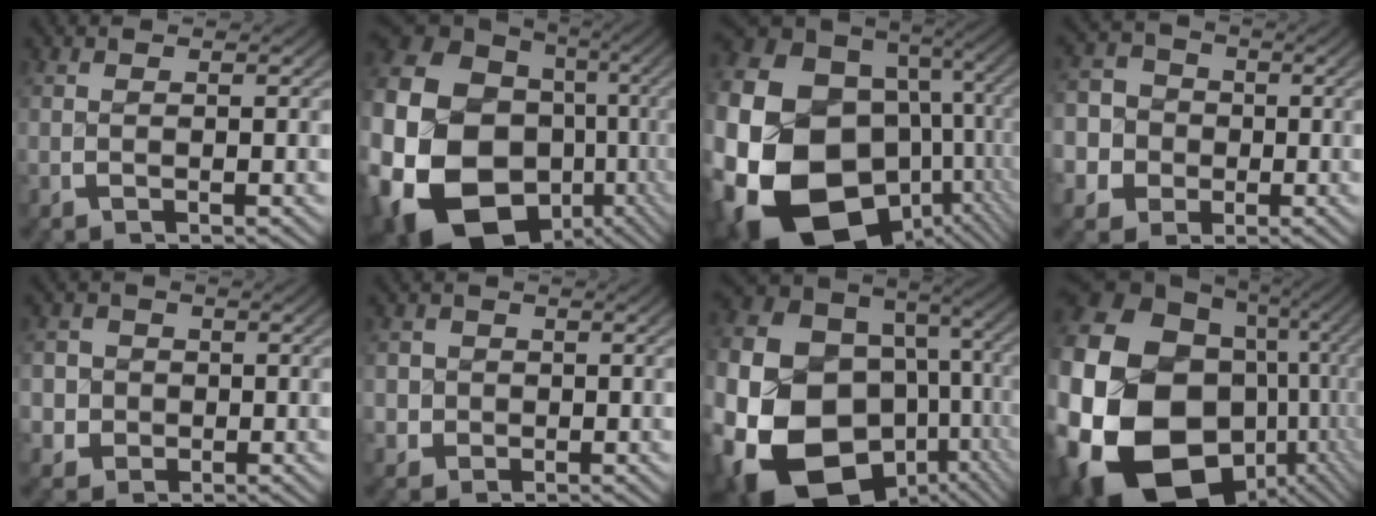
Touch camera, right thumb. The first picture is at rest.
{"total": 24.1, "force": [-4.2, 18.0, 15.5], "torque": [-0.367, -0.091, -0.031]}
{"total": 26.3, "force": [-4.4, 19.5, 17.2], "torque": [-0.379, -0.084, -0.043]}
{"total": 11.4, "force": [-1.8, 10.3, 4.6], "torque": [-0.114, -0.036, -0.034]}
{"total": 6.1, "force": [-0.7, 5.7, 2.0], "torque": [-0.046, -0.022, -0.007]}
{"total": 3.8, "force": [-0.2, 3.7, 1.0], "torque": [-0.028, -0.012, -0.001]}
{"total": 23.2, "force": [-5.0, 17.0, 15.0], "torque": [-0.333, -0.083, -0.051]}
{"total": 27.1, "force": [-4.5, 20.0, 17.8], "torque": [-0.379, -0.084, -0.041]}